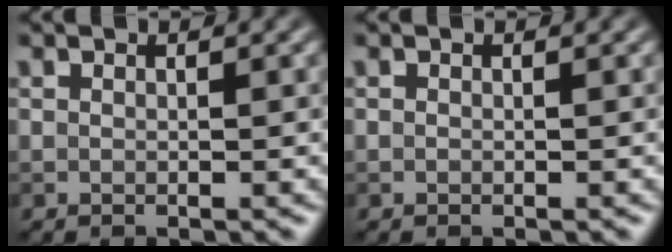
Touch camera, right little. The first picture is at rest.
{"total": 0.0}